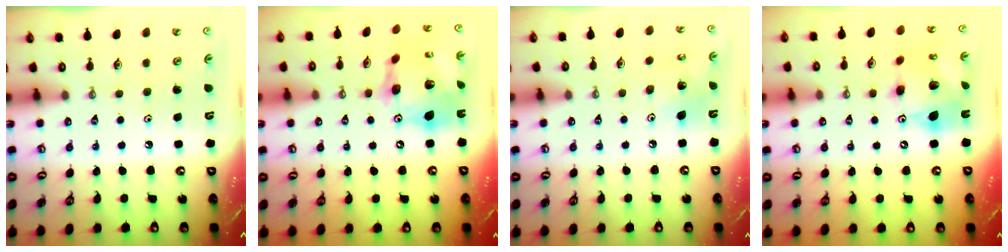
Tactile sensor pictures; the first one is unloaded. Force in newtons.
{"total": 19.2, "press": 19.1, "slide": 2.0}
{"total": 9.6, "press": 9.4, "slide": 1.9}
{"total": 14.5, "press": 14.5, "slide": 1.4}